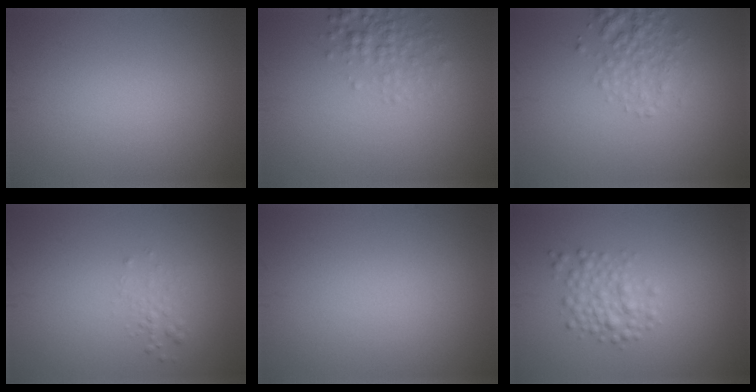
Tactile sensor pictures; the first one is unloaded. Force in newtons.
{"total": 2.3, "press": 2.3, "slide": 0.1}
{"total": 2.7, "press": 2.7, "slide": 0.1}
{"total": 1.0, "press": 1.0, "slide": 0.1}
{"total": 0.0}
{"total": 2.5, "press": 2.5, "slide": 0.1}